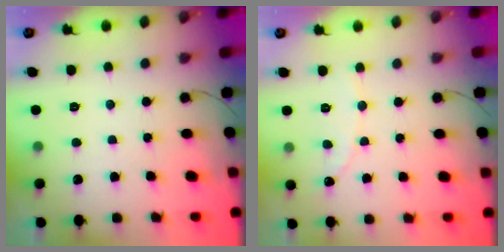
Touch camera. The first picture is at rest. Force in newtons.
{"total": 2.1, "press": 2.1, "slide": 0.1}